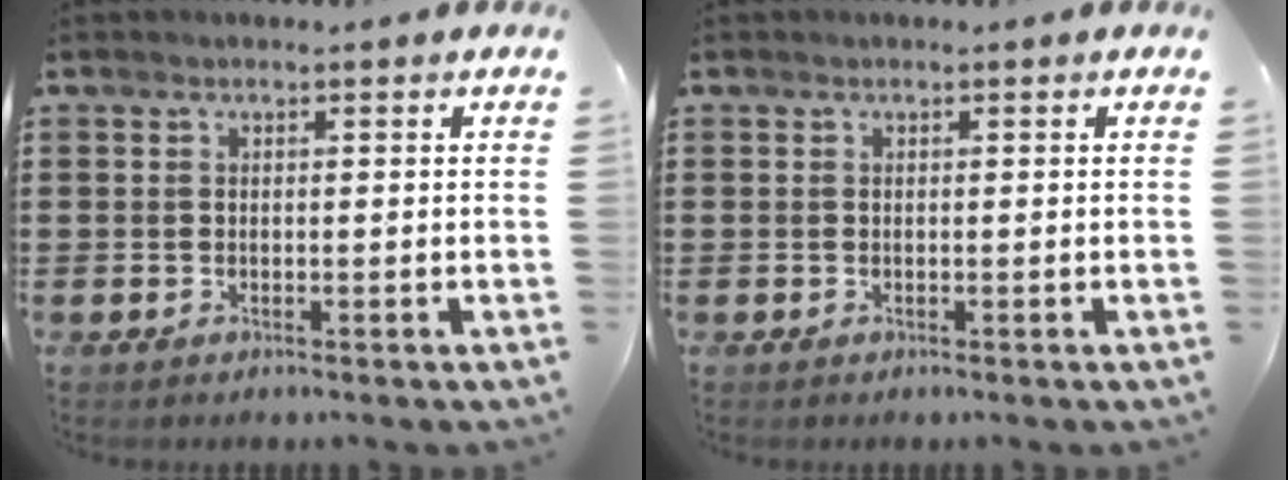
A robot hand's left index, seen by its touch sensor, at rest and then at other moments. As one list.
[{"total": 0.0}]